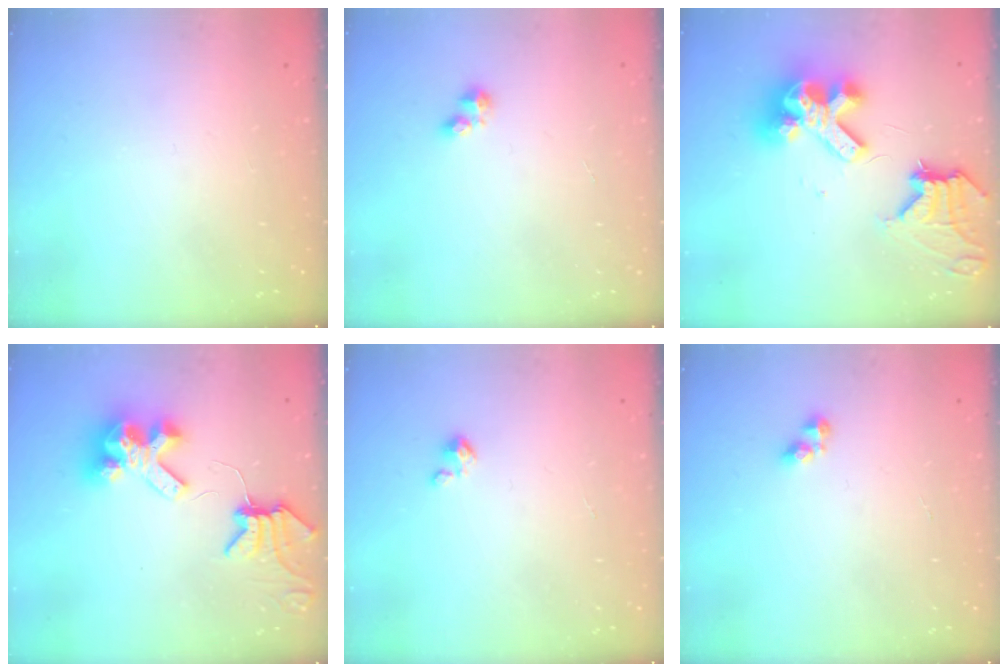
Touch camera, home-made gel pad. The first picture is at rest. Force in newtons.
{"total": 3.9, "press": 3.9, "slide": 0.5}
{"total": 17.0, "press": 16.9, "slide": 1.9}
{"total": 12.6, "press": 12.5, "slide": 1.6}
{"total": 1.8, "press": 1.8, "slide": 0.2}
{"total": 4.0, "press": 3.9, "slide": 0.6}